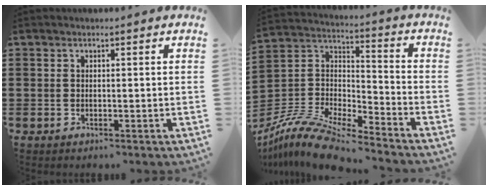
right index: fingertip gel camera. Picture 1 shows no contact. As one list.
[{"total": 10.9, "force": [-10.0, 1.8, 4.0], "torque": [-0.092, 0.021, -0.204]}]